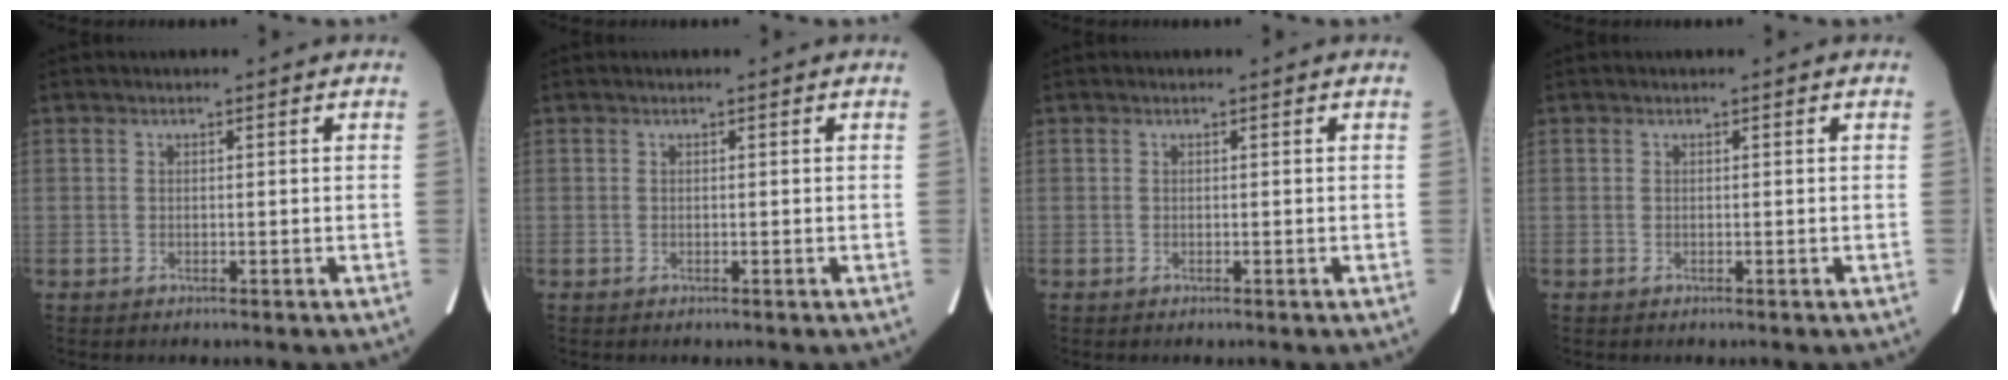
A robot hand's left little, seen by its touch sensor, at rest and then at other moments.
{"total": 0.0}
{"total": 0.0}
{"total": 0.0}